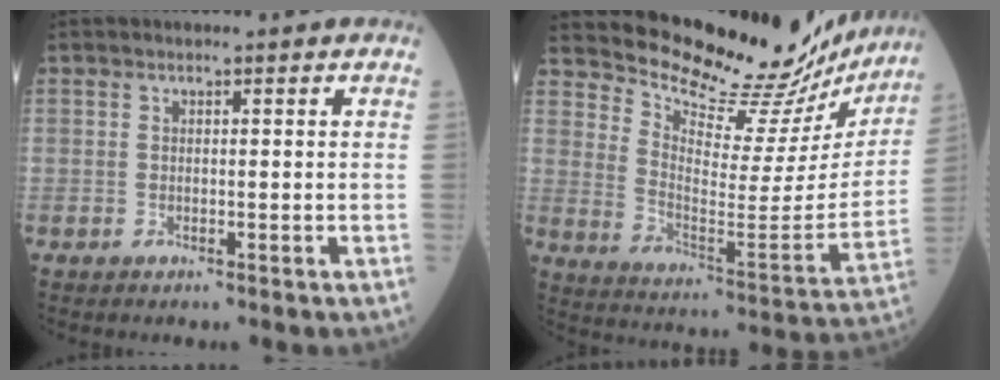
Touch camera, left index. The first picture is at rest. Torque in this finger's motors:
{"motor_torque": [1.05, -1.09, 0.37, 0.04]}